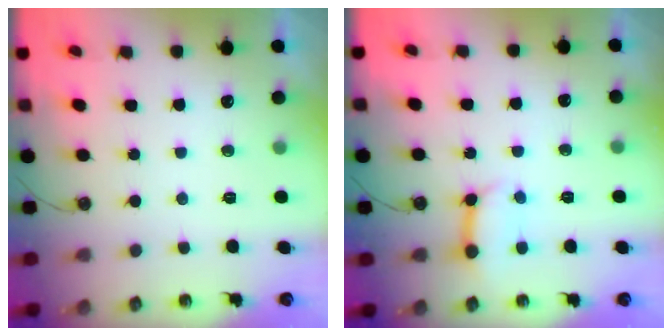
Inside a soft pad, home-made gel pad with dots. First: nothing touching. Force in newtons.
{"total": 8.8, "press": 8.8, "slide": 0.9}